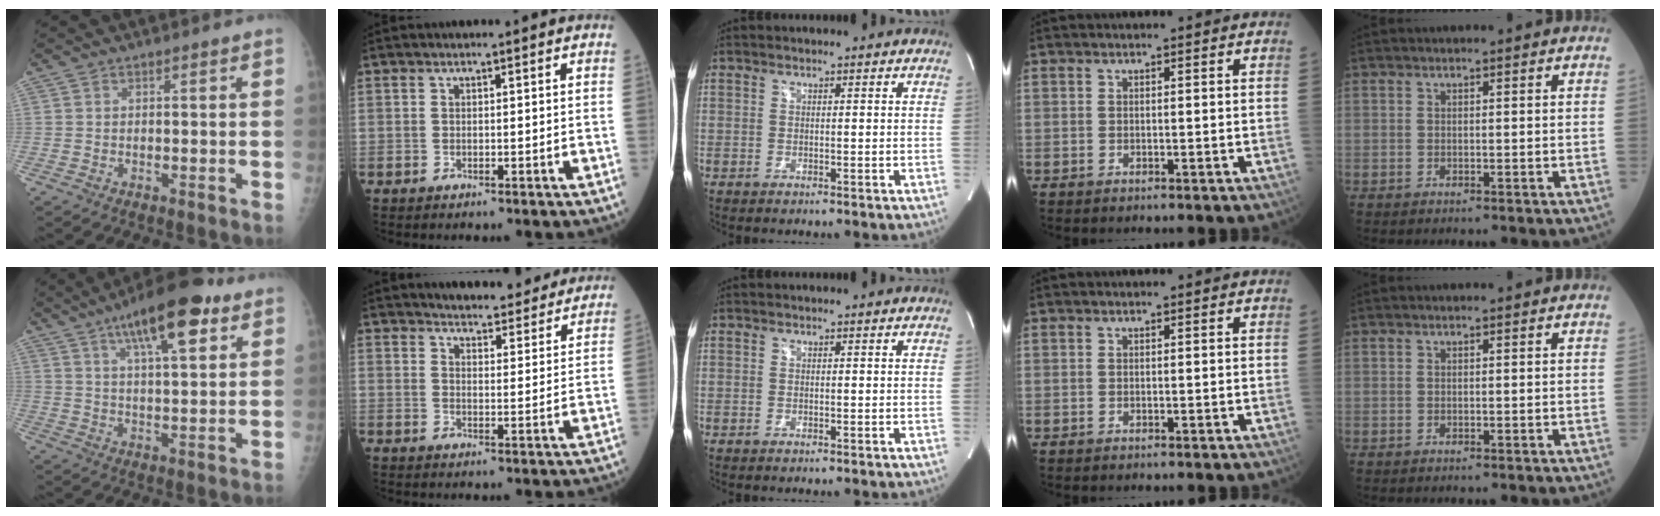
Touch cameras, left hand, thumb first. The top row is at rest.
{"thumb": {"total": 15.5, "force": [8.2, 5.0, 12.2], "torque": [-0.169, -0.019, 0.126]}, "index": {"total": 14.9, "force": [14.0, 2.8, 4.3], "torque": [-0.036, -0.011, 0.163]}}